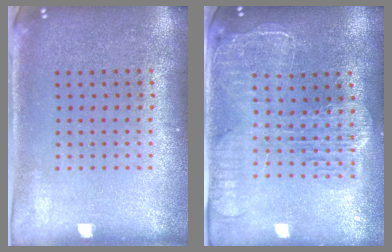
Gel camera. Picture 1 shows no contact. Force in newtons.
{"total": 2.3, "press": 2.0, "slide": 1.1}